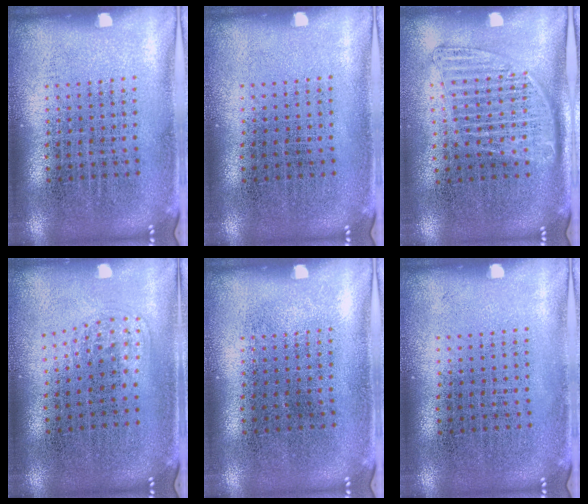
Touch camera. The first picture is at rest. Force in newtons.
{"total": 0.0}
{"total": 1.4, "press": 1.3, "slide": 0.6}
{"total": 1.0, "press": 0.6, "slide": 0.8}
{"total": 0.0}
{"total": 0.0}